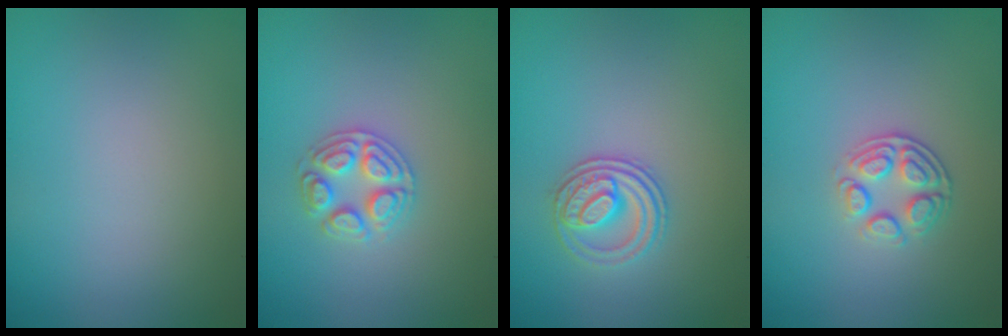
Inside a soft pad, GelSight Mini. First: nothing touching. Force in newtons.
{"total": 3.4, "press": 3.4, "slide": 0.5}
{"total": 2.8, "press": 2.6, "slide": 1.1}
{"total": 2.7, "press": 2.3, "slide": 1.4}